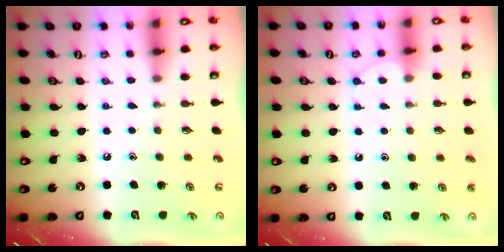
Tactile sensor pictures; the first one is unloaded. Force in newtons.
{"total": 6.2, "press": 6.1, "slide": 0.4}